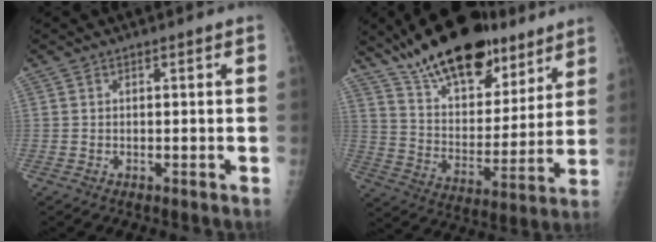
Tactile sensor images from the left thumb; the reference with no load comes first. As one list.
[{"total": 24.4, "force": [17.6, 10.7, 13.1], "torque": [-0.177, -0.066, 0.286]}]